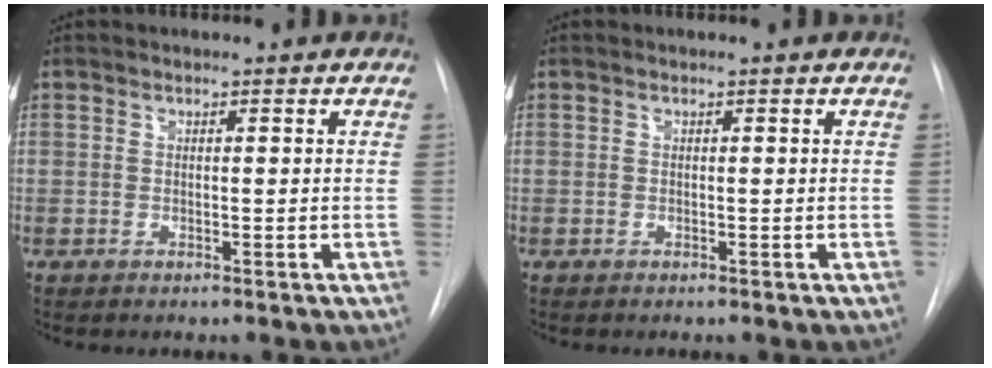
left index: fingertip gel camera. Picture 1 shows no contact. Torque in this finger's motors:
{"motor_torque": [0.00, 0.00, 0.00, 0.00]}